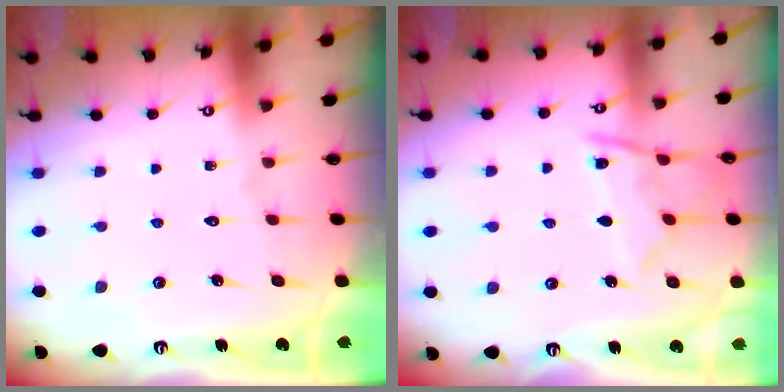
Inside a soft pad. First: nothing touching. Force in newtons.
{"total": 10.0, "press": 10.0, "slide": 1.0}